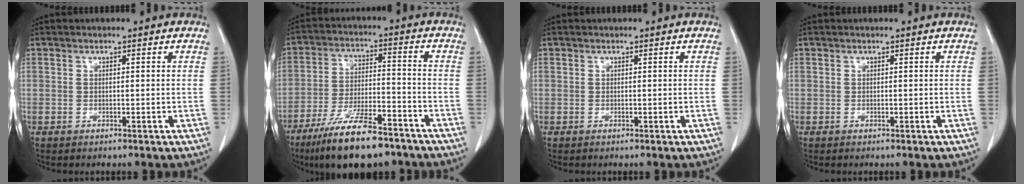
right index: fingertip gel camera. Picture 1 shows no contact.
{"total": 15.5, "force": [-11.3, 3.9, 9.9], "torque": [-0.188, -0.020, -0.198]}
{"total": 0.0}
{"total": 0.0}